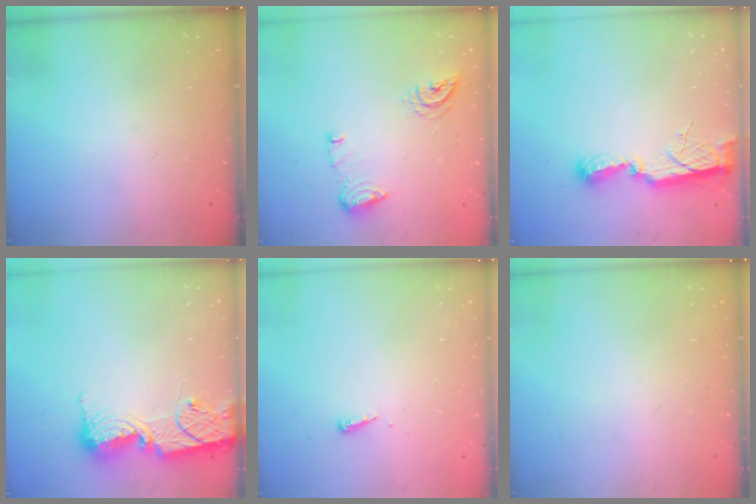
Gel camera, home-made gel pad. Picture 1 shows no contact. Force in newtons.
{"total": 8.9, "press": 8.9, "slide": 0.5}
{"total": 8.4, "press": 8.4, "slide": 0.5}
{"total": 14.0, "press": 14.0, "slide": 1.1}
{"total": 3.9, "press": 3.9, "slide": 0.5}
{"total": 0.0}